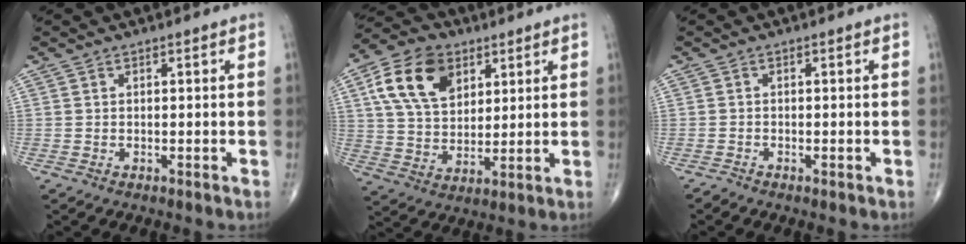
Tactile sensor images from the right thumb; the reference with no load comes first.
{"total": 14.7, "force": [5.9, 9.7, 9.3], "torque": [-0.152, -0.011, 0.109]}
{"total": 0.8, "force": [-0.8, 0.1, 0.2], "torque": [-0.002, -0.002, -0.020]}